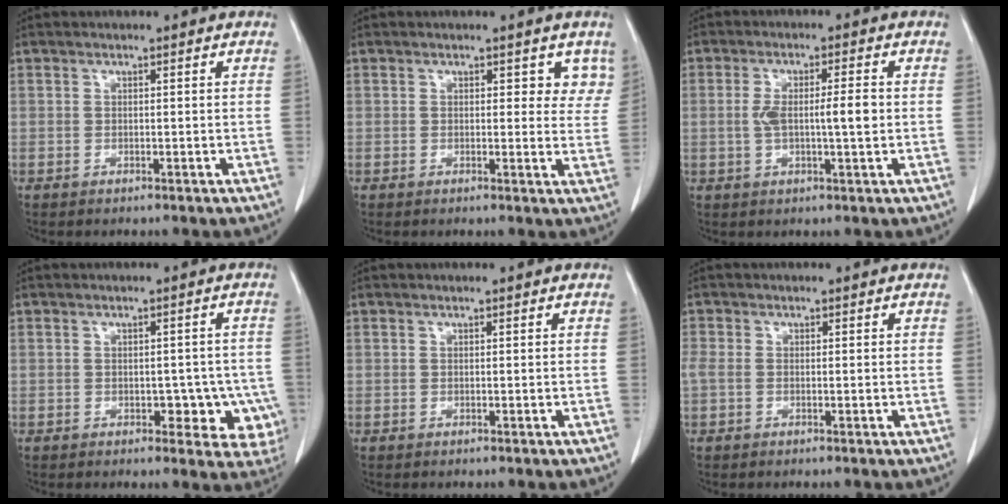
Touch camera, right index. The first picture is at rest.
{"total": 3.8, "force": [2.4, 2.3, 1.9], "torque": [0.004, -0.004, 0.017]}
{"total": 5.8, "force": [-0.1, 0.7, 5.7], "torque": [-0.108, 0.008, 0.002]}
{"total": 6.6, "force": [-2.0, 3.8, 5.1], "torque": [-0.037, 0.012, -0.018]}
{"total": 0.0}
{"total": 1.9, "force": [-0.2, 1.1, 1.5], "torque": [-0.050, 0.013, -0.002]}